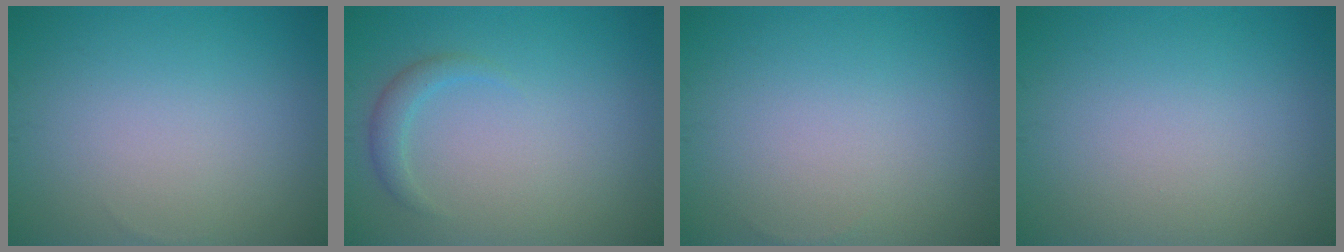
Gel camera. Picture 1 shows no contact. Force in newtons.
{"total": 1.5, "press": 1.5, "slide": 0.1}
{"total": 0.0}
{"total": 0.0}